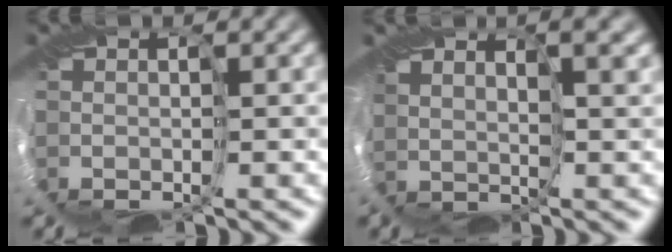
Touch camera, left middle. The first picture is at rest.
{"total": 3.8, "force": [3.5, 0.8, 1.3], "torque": [-0.028, 0.009, 0.065]}